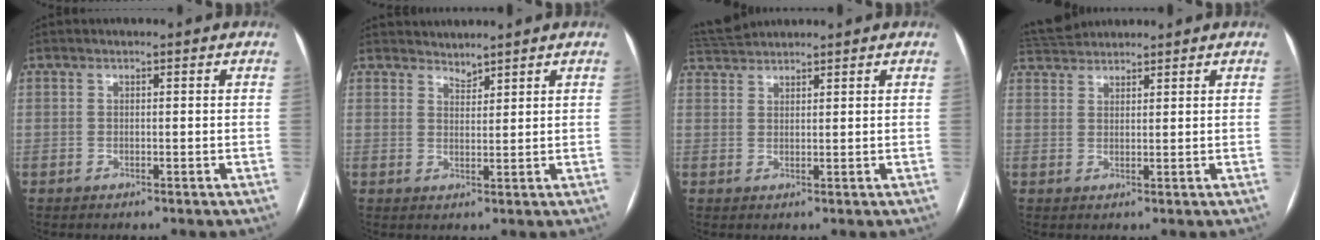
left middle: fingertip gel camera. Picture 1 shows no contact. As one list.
[{"total": 3.0, "force": [2.9, 0.5, -0.2], "torque": [0.006, 0.010, 0.053]}, {"total": 4.4, "force": [4.4, 0.1, 0.6], "torque": [-0.016, 0.030, 0.085]}, {"total": 5.4, "force": [5.3, 1.0, 0.9], "torque": [-0.020, 0.036, 0.097]}]